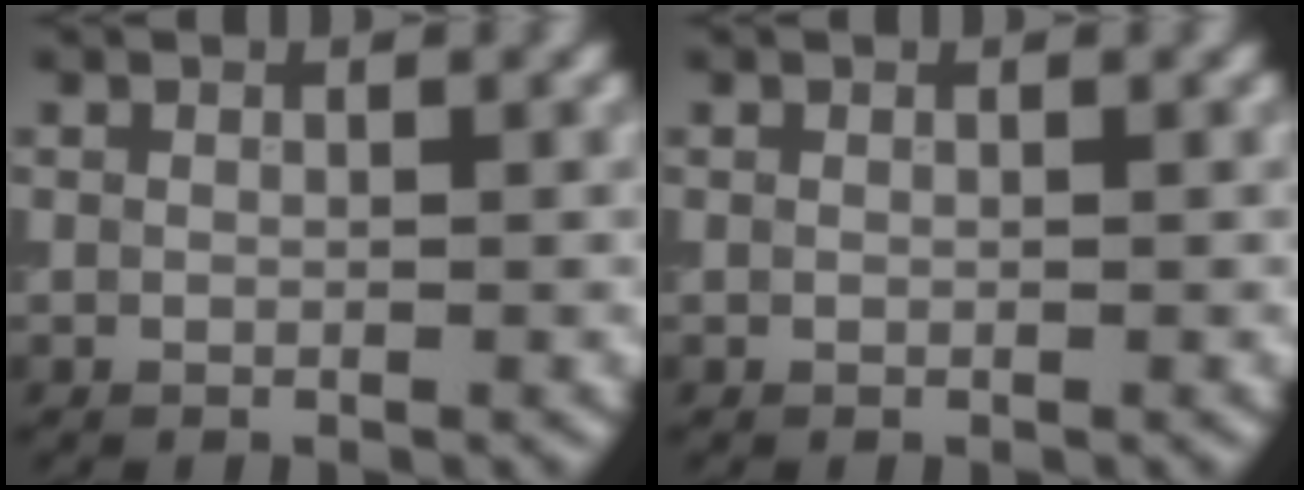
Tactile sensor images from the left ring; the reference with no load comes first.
{"total": 0.0}